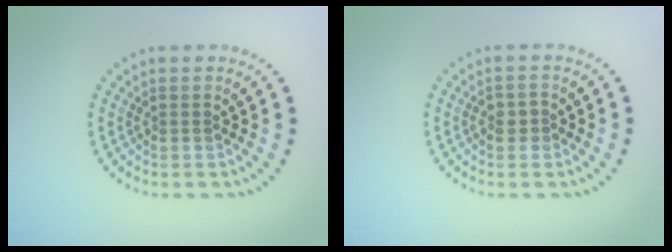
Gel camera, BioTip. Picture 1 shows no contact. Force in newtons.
{"total": 1.3, "press": 1.3, "slide": 0.2}